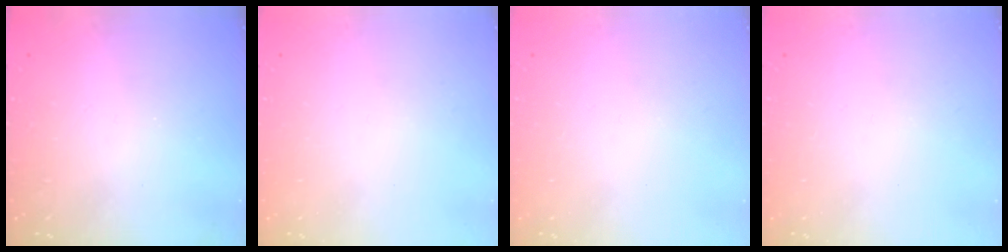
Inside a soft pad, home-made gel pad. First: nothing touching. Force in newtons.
{"total": 0.0}
{"total": 0.0}
{"total": 0.0}